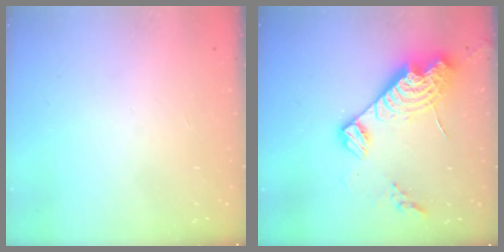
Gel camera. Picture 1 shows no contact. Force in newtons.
{"total": 17.4, "press": 17.3, "slide": 1.7}